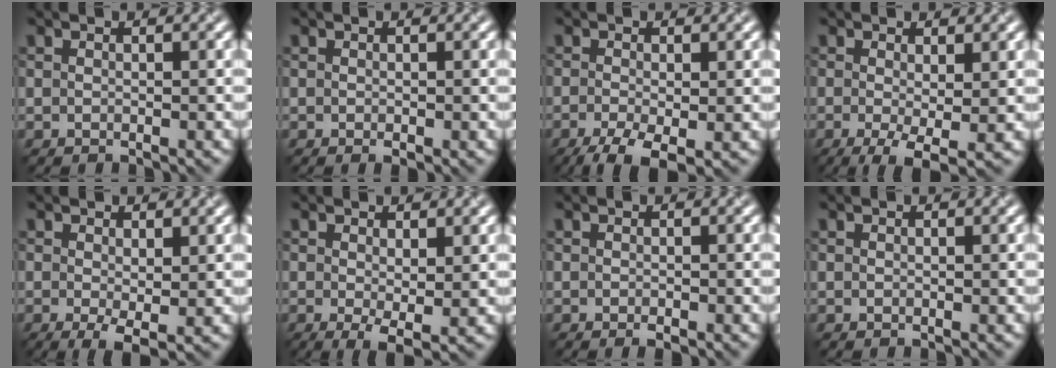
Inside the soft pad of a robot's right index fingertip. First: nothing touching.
{"total": 0.7, "force": [-0.2, 0.3, 0.6], "torque": [-0.011, 0.000, -0.001]}
{"total": 4.7, "force": [-2.4, 1.5, 3.7], "torque": [-0.074, -0.007, -0.042]}
{"total": 4.1, "force": [-1.0, 1.0, 3.8], "torque": [-0.074, -0.012, -0.017]}
{"total": 2.6, "force": [-0.3, 0.7, 2.4], "torque": [-0.045, -0.011, -0.003]}
{"total": 2.5, "force": [0.0, 0.7, 2.4], "torque": [-0.043, -0.011, 0.003]}
{"total": 1.0, "force": [-0.5, 0.3, 0.8], "torque": [-0.013, -0.002, -0.006]}
{"total": 0.0}